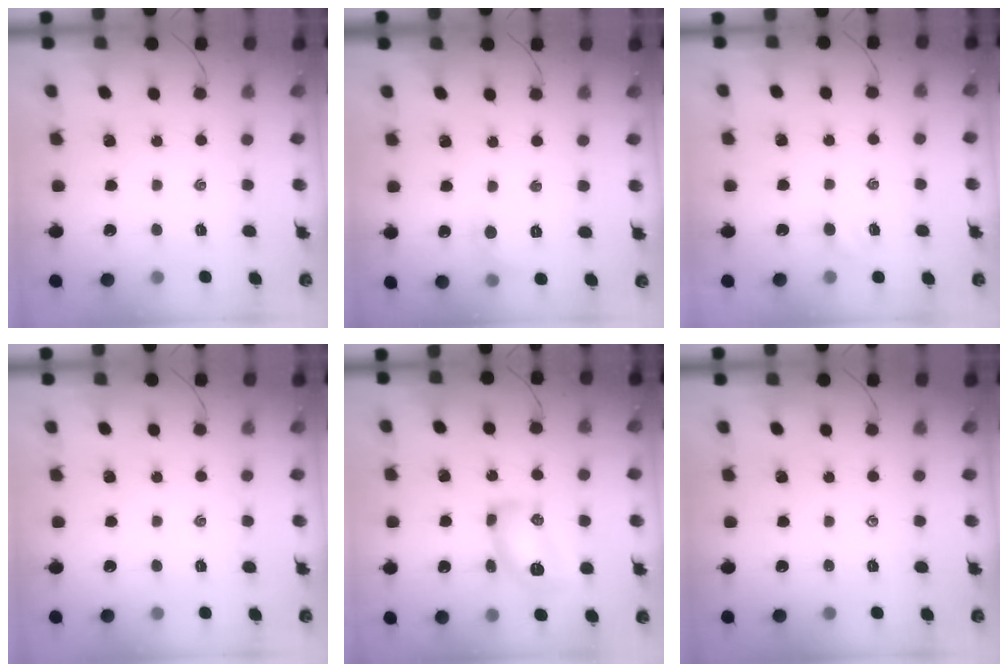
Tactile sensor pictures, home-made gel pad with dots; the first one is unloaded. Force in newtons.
{"total": 5.4, "press": 5.0, "slide": 2.0}
{"total": 2.5, "press": 2.4, "slide": 0.8}
{"total": 0.0}
{"total": 10.0, "press": 10.0, "slide": 1.1}
{"total": 0.0}